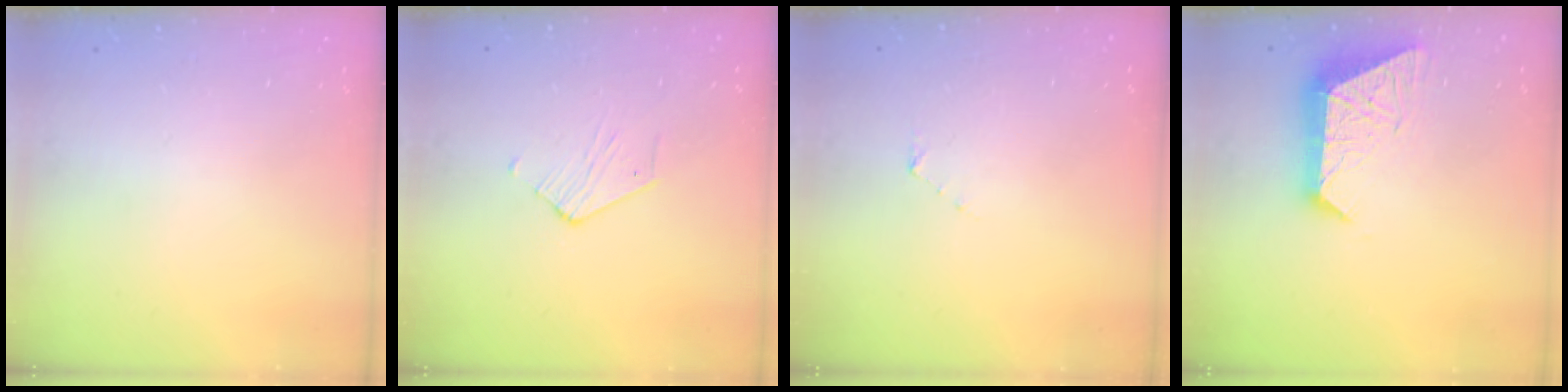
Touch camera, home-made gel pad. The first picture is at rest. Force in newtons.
{"total": 2.7, "press": 2.7, "slide": 0.3}
{"total": 3.1, "press": 3.1, "slide": 0.3}
{"total": 11.3, "press": 11.3, "slide": 1.0}